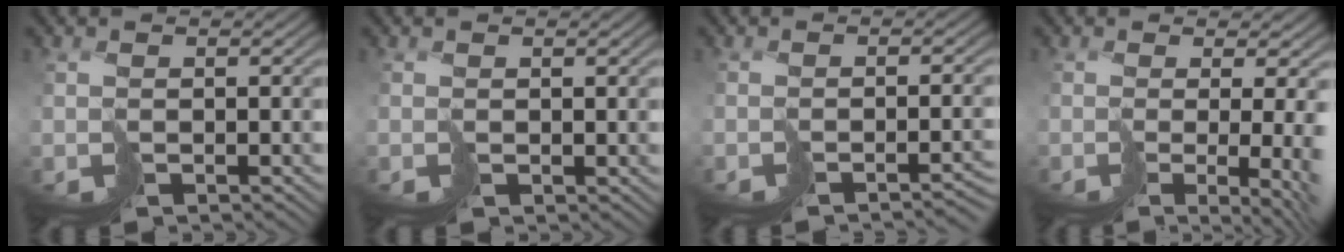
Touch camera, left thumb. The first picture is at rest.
{"total": 0.8, "force": [0.6, -0.2, -0.5], "torque": [0.009, 0.002, 0.013]}
{"total": 2.8, "force": [-2.6, 0.1, 1.2], "torque": [-0.008, -0.005, -0.034]}
{"total": 9.7, "force": [-0.9, 3.8, 8.8], "torque": [-0.109, -0.027, 0.024]}